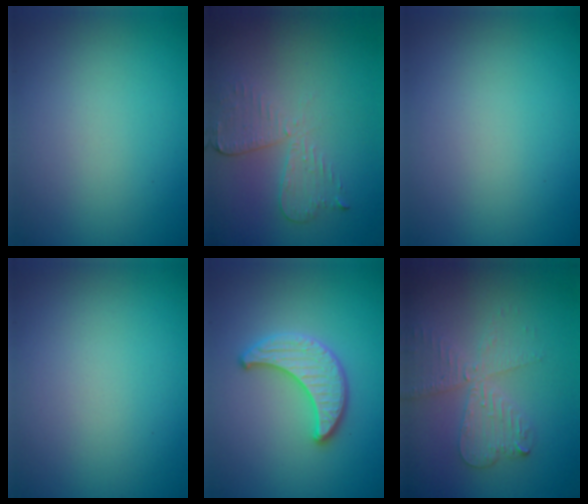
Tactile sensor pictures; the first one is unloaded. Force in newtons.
{"total": 3.0, "press": 2.6, "slide": 1.5}
{"total": 0.0}
{"total": 0.0}
{"total": 3.5, "press": 3.4, "slide": 0.7}
{"total": 4.0, "press": 3.4, "slide": 2.1}